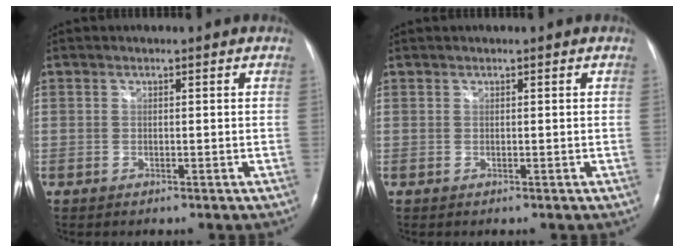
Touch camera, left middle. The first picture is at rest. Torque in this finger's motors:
{"motor_torque": [-0.22, -0.26, -0.16, -0.02]}